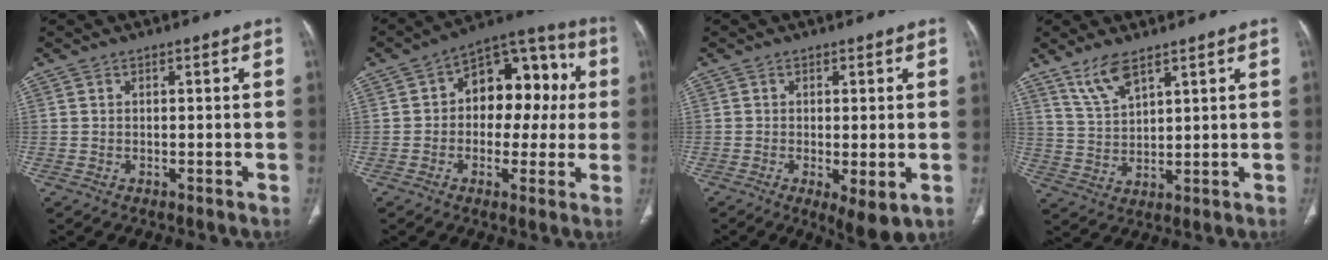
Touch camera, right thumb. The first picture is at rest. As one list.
[{"total": 15.4, "force": [1.6, 10.0, 11.5], "torque": [-0.100, 0.044, 0.014]}, {"total": 6.1, "force": [-1.7, 2.0, 5.6], "torque": [-0.093, -0.019, -0.022]}, {"total": 6.5, "force": [4.7, 2.1, 4.0], "torque": [-0.078, -0.021, 0.101]}]